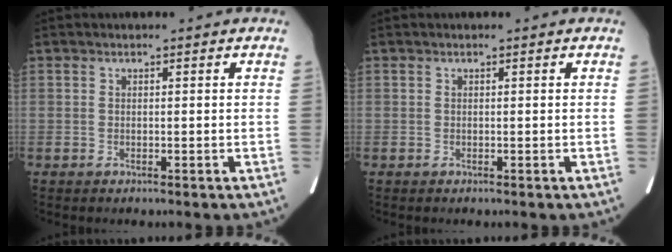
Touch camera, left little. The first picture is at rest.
{"total": 0.0}